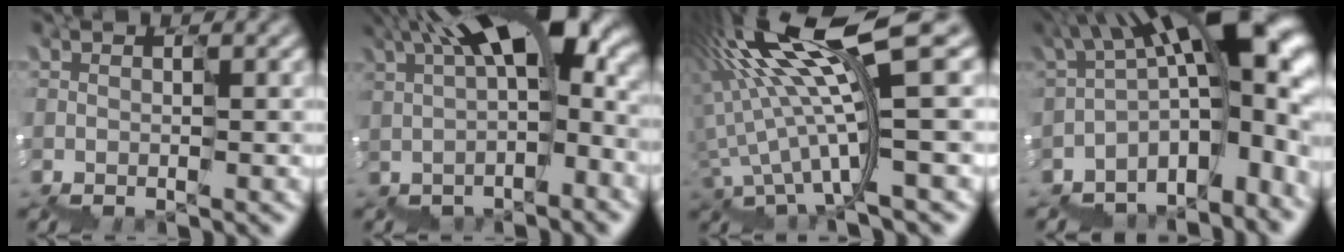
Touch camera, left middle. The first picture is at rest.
{"total": 9.4, "force": [1.5, 3.7, 8.5], "torque": [-0.128, 0.022, 0.038]}
{"total": 10.2, "force": [3.0, 1.8, 9.6], "torque": [-0.184, 0.022, 0.074]}
{"total": 12.9, "force": [-2.2, 5.9, 11.3], "torque": [-0.155, 0.030, -0.024]}